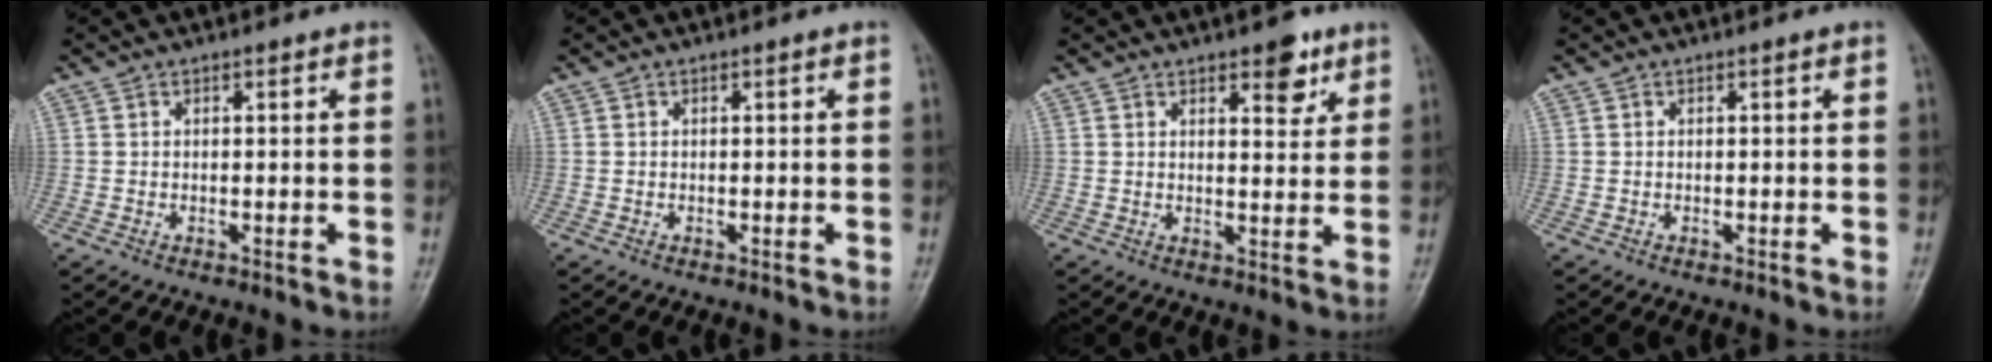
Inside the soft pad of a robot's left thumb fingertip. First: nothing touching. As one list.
[{"total": 0.0}, {"total": 5.0, "force": [3.3, 2.3, 3.1], "torque": [-0.020, -0.019, 0.044]}, {"total": 0.0}]